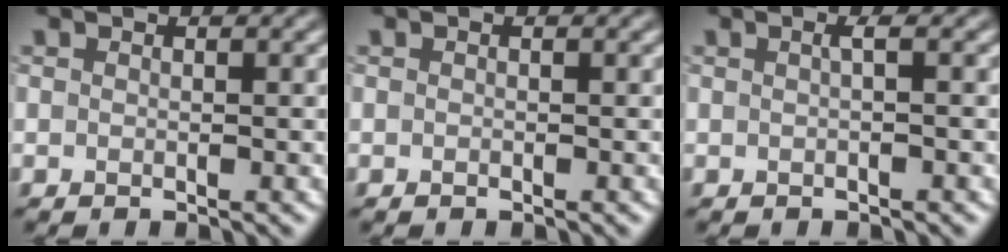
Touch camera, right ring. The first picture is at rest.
{"total": 0.0}
{"total": 0.7, "force": [-0.1, -0.1, 0.7], "torque": [-0.015, 0.000, 0.000]}